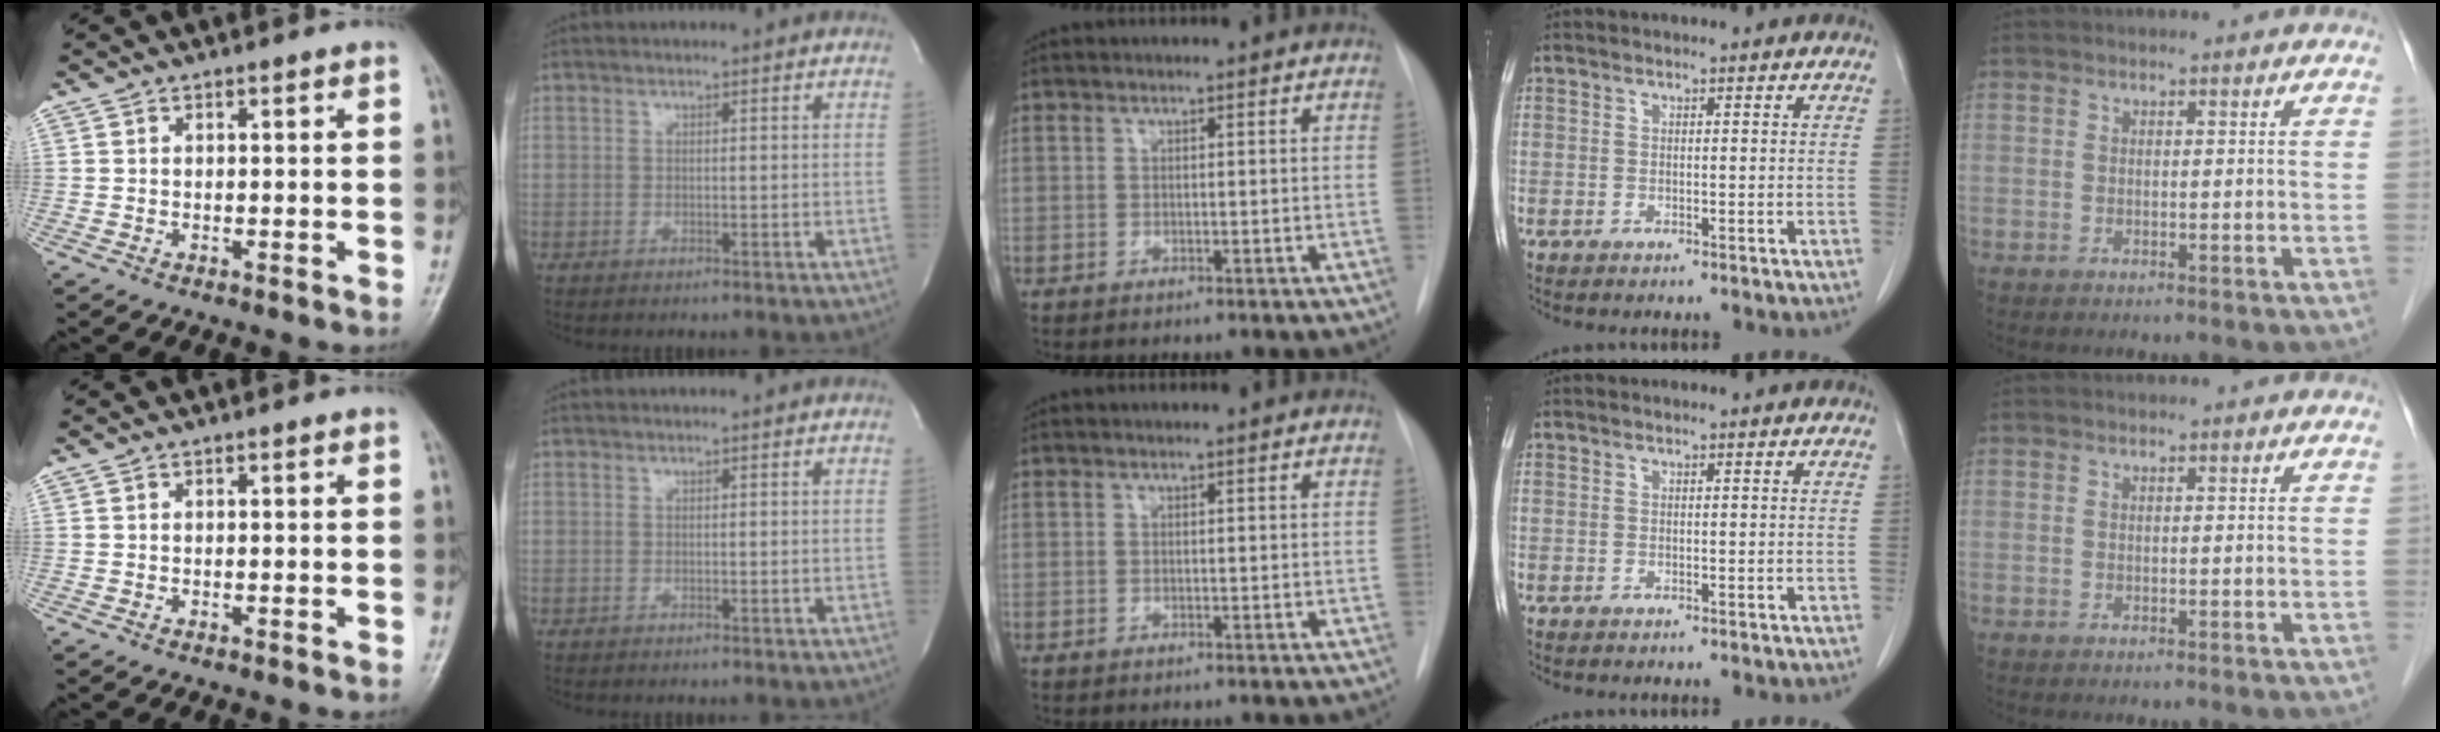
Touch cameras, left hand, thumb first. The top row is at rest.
{}